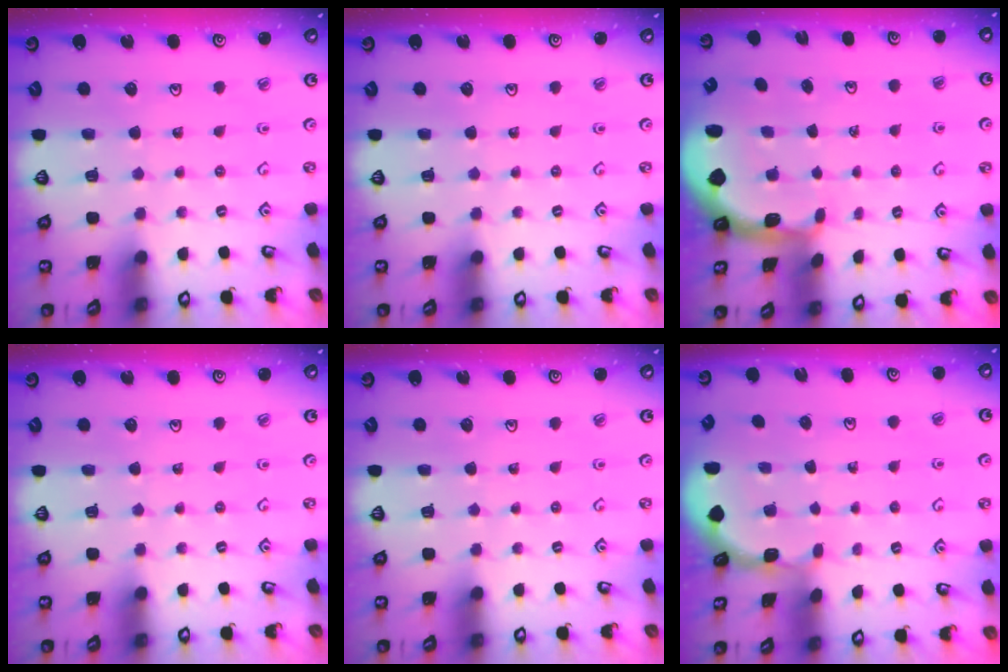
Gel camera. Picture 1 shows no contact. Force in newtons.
{"total": 0.0}
{"total": 1.0, "press": 0.9, "slide": 0.4}
{"total": 0.0}
{"total": 0.0}
{"total": 1.2, "press": 1.1, "slide": 0.1}